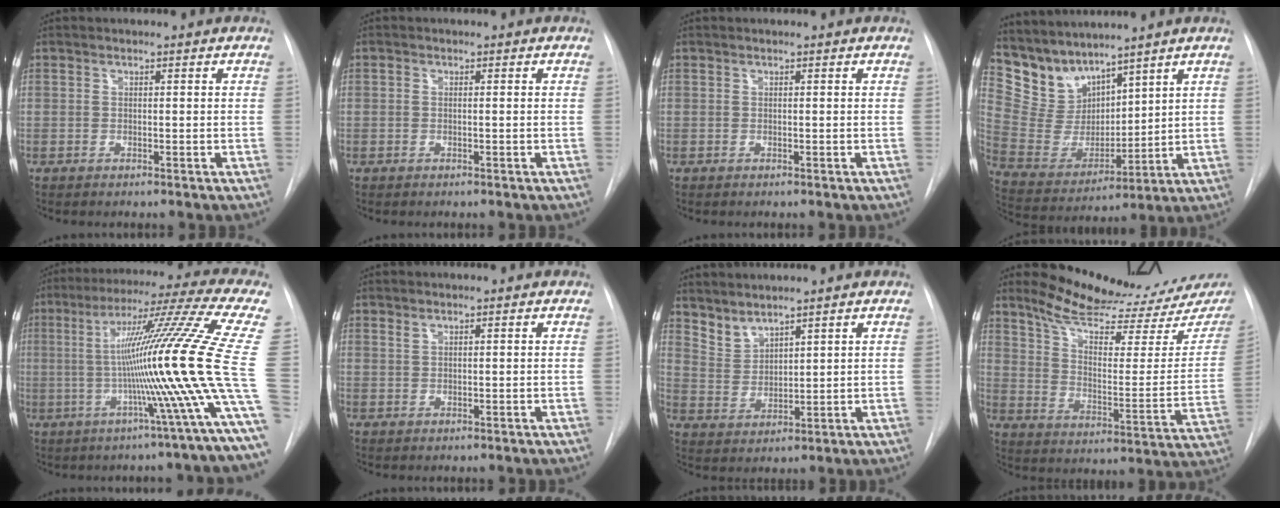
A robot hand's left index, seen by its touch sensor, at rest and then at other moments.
{"total": 0.0}
{"total": 0.0}
{"total": 9.7, "force": [8.9, 3.7, 1.3], "torque": [-0.052, 0.017, 0.197]}
{"total": 23.5, "force": [-1.3, -3.9, 23.1], "torque": [-0.307, -0.012, -0.042]}
{"total": 0.5, "force": [0.5, 0.0, 0.2], "torque": [-0.007, 0.003, 0.012]}
{"total": 4.3, "force": [4.2, 0.7, 0.6], "torque": [-0.021, 0.005, 0.096]}
{"total": 21.0, "force": [19.0, 3.2, 8.3], "torque": [-0.119, -0.067, 0.258]}